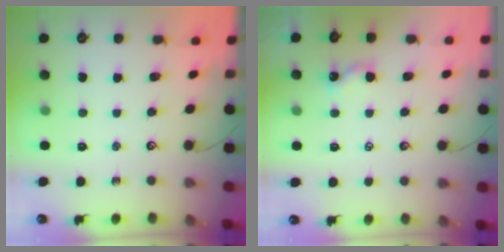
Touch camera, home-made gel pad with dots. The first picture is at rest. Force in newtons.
{"total": 1.4, "press": 1.4, "slide": 0.2}